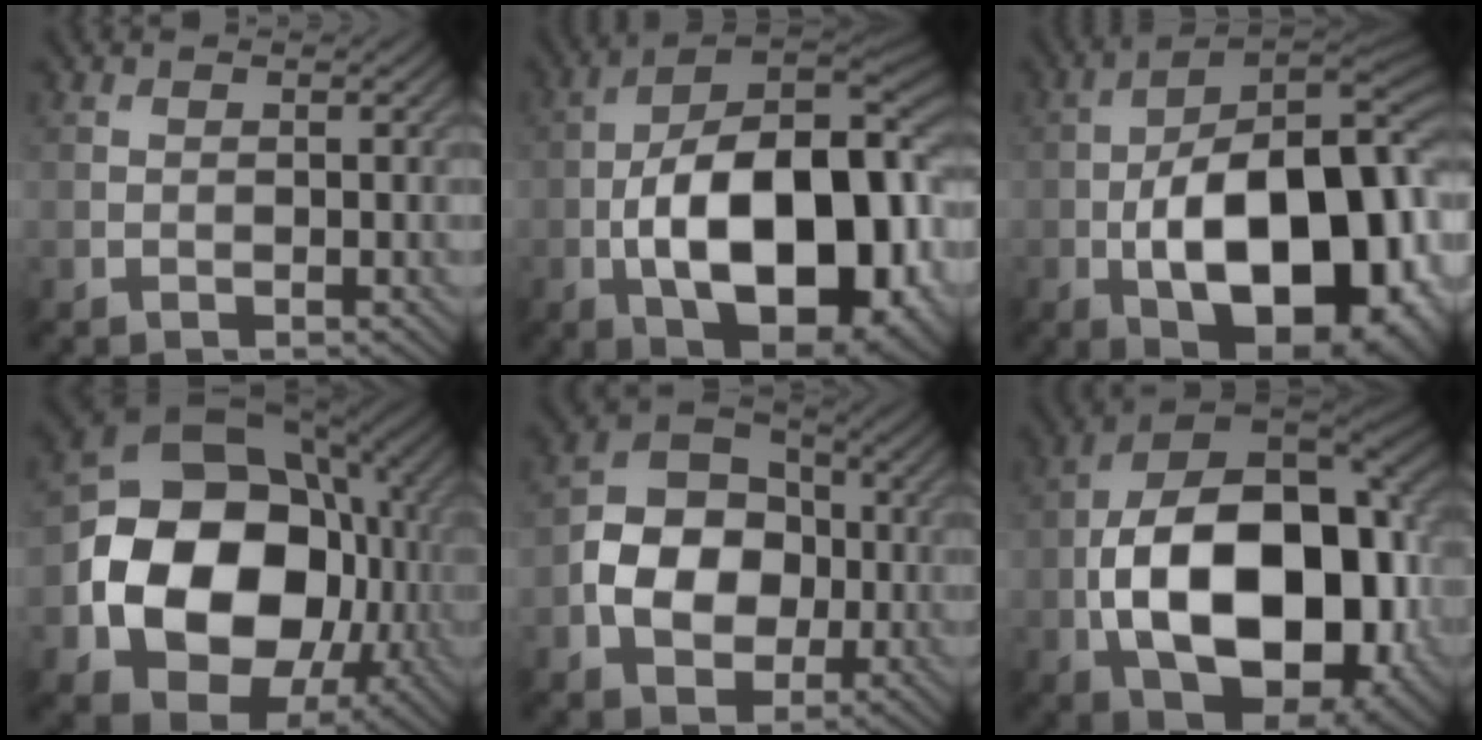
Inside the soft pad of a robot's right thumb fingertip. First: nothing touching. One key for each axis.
{"total": 19.9, "fx": -5.2, "fy": 9.7, "fz": 16.6, "tx": -0.271, "ty": -0.010, "tz": -0.087}
{"total": 19.9, "fx": -5.2, "fy": 9.6, "fz": 16.6, "tx": -0.250, "ty": -0.018, "tz": -0.078}
{"total": 17.9, "fx": -2.6, "fy": 13.5, "fz": 11.5, "tx": -0.208, "ty": -0.033, "tz": -0.038}
{"total": 9.6, "fx": -1.6, "fy": 7.3, "fz": 6.0, "tx": -0.120, "ty": -0.004, "tz": -0.044}
{"total": 19.5, "fx": -3.4, "fy": 11.5, "fz": 15.5, "tx": -0.281, "ty": -0.027, "tz": -0.050}